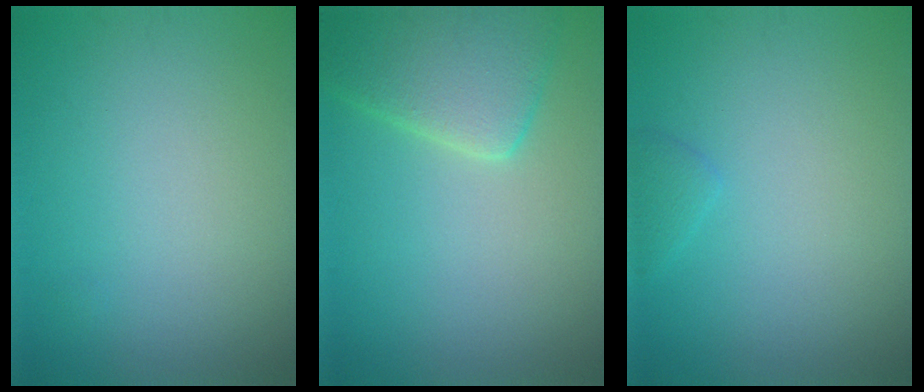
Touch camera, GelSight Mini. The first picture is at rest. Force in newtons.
{"total": 5.3, "press": 5.3, "slide": 0.4}
{"total": 1.0, "press": 1.0, "slide": 0.2}